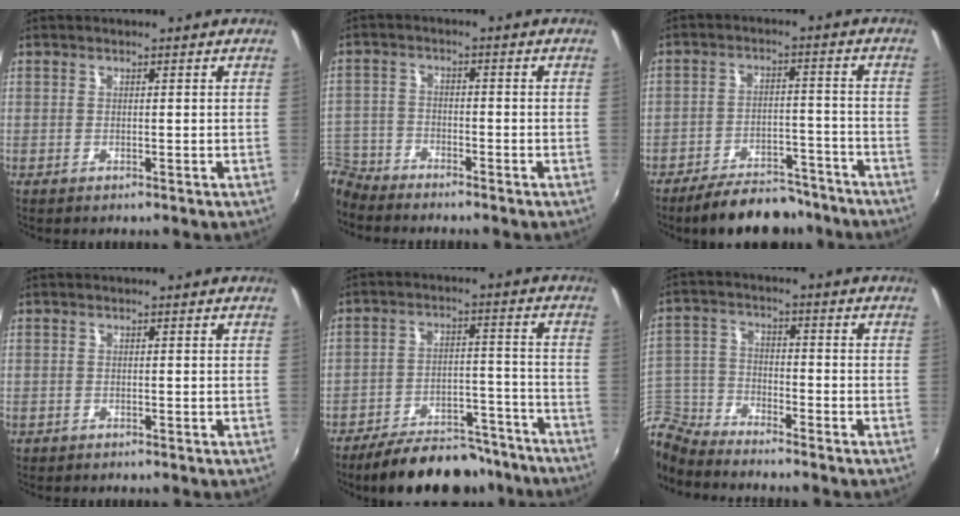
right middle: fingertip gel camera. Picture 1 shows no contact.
{"total": 8.5, "force": [-7.6, 3.4, 1.2], "torque": [-0.052, 0.010, -0.157]}
{"total": 13.1, "force": [-11.1, 4.5, 5.1], "torque": [-0.100, 0.016, -0.149]}
{"total": 0.8, "force": [-0.5, 0.6, 0.2], "torque": [-0.007, -0.002, -0.009]}
{"total": 17.9, "force": [-15.4, 5.9, 6.8], "torque": [-0.121, 0.019, -0.203]}
{"total": 10.1, "force": [-8.7, 4.1, 3.1], "torque": [-0.086, 0.001, -0.176]}